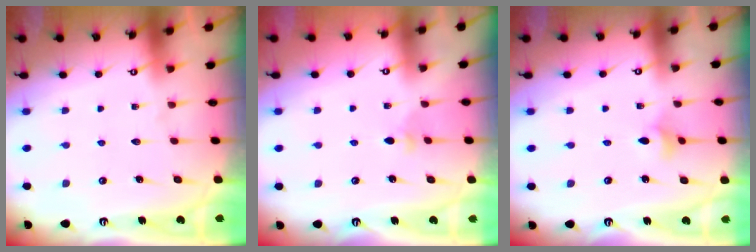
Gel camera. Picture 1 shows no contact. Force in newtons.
{"total": 3.2, "press": 3.1, "slide": 0.7}
{"total": 3.0, "press": 2.9, "slide": 0.5}